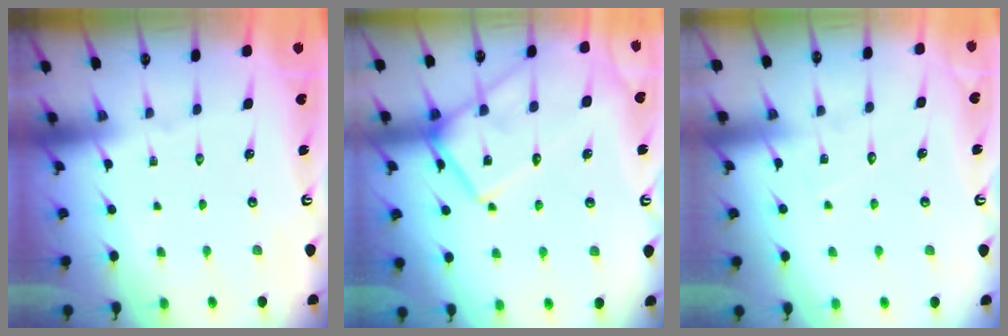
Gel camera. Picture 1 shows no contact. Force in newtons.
{"total": 16.1, "press": 16.0, "slide": 1.4}
{"total": 3.8, "press": 3.7, "slide": 0.3}